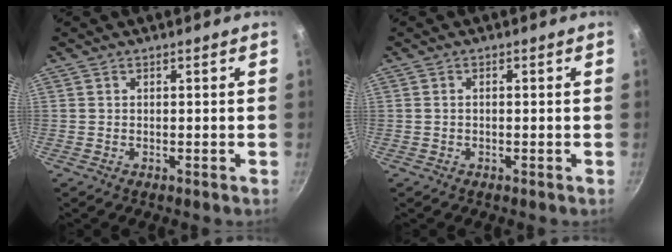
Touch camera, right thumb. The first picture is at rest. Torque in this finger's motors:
{"motor_torque": [0.11, -0.10, -0.20, 0.16, -0.02]}